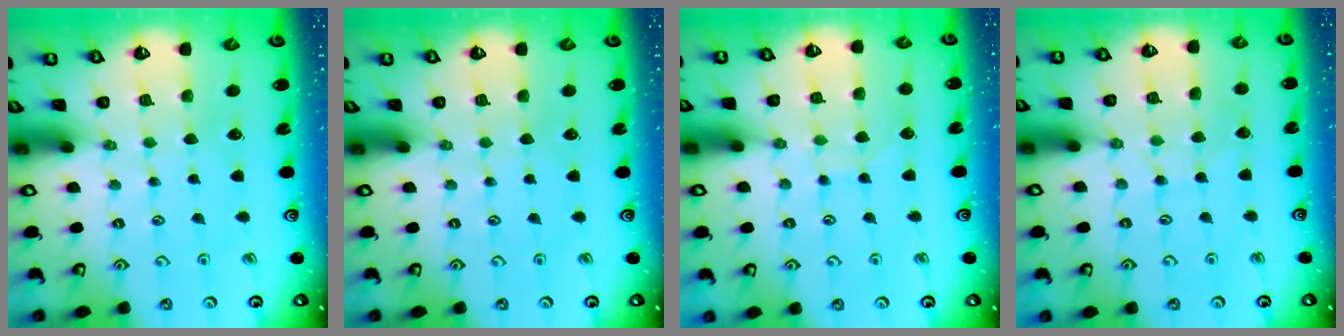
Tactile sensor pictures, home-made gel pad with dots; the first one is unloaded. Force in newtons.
{"total": 0.0}
{"total": 7.6, "press": 7.6, "slide": 0.6}
{"total": 4.1, "press": 4.1, "slide": 0.4}